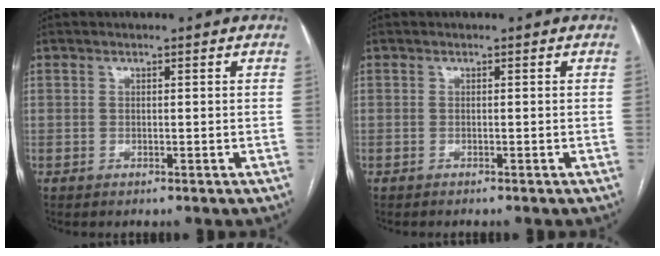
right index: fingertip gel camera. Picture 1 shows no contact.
{"total": 1.1, "force": [-1.1, 0.1, 0.3], "torque": [-0.002, -0.001, -0.016]}